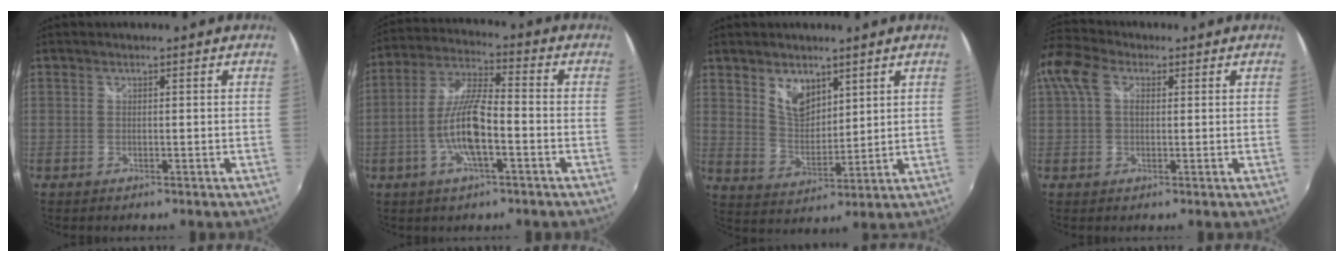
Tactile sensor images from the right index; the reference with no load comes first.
{"total": 11.0, "force": [-3.5, 2.5, 10.1], "torque": [-0.211, 0.001, -0.066]}
{"total": 7.3, "force": [4.4, 4.2, 4.0], "torque": [-0.063, 0.001, 0.087]}
{"total": 10.7, "force": [2.7, 7.3, 7.4], "torque": [-0.170, 0.030, 0.044]}